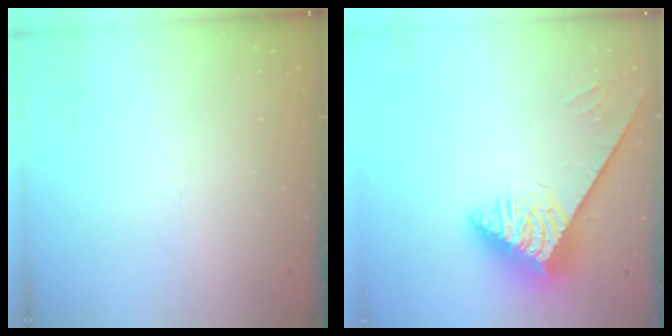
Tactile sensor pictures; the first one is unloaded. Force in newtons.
{"total": 3.8, "press": 3.8, "slide": 0.7}